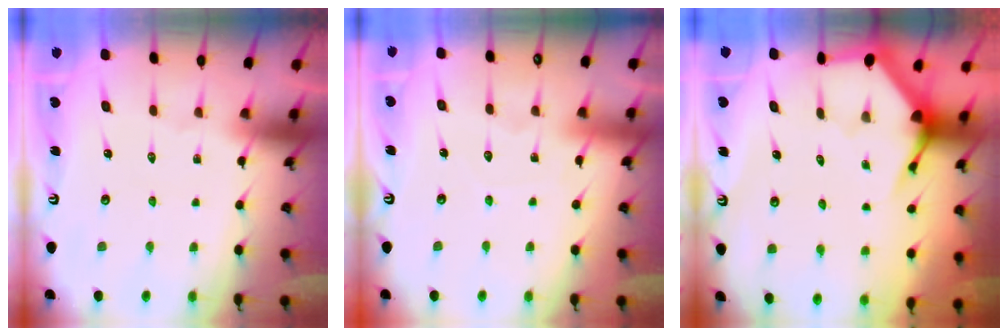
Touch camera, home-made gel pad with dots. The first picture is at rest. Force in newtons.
{"total": 3.5, "press": 3.5, "slide": 0.5}
{"total": 3.7, "press": 3.6, "slide": 0.5}